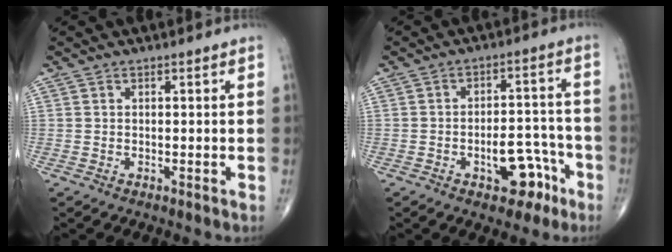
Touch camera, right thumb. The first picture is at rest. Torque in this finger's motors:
{"motor_torque": [2.87, 2.14, 1.06, -1.21, 0.44]}